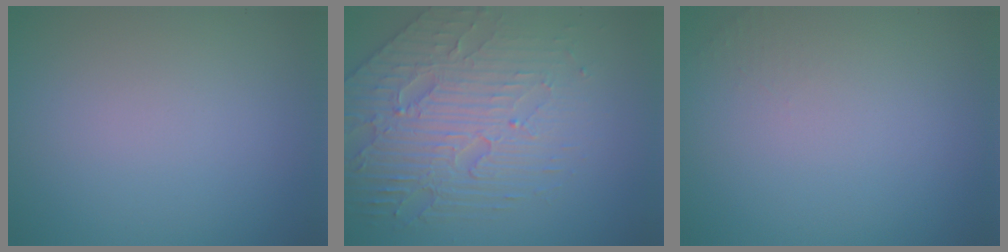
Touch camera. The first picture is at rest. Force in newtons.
{"total": 6.6, "press": 5.2, "slide": 4.0}
{"total": 0.7, "press": 0.7, "slide": 0.1}